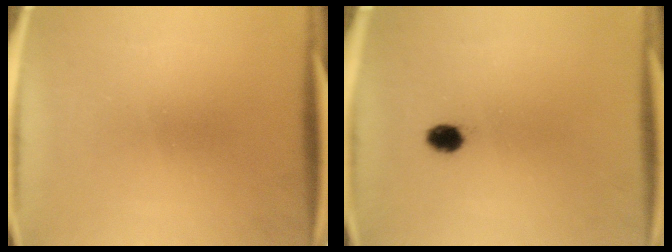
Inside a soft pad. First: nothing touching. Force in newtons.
{"total": 2.9}